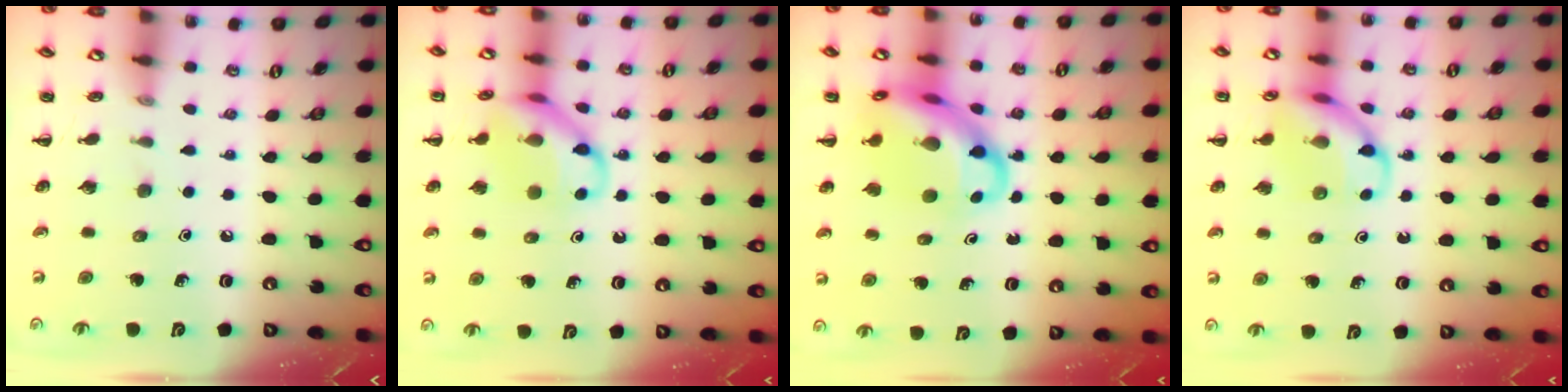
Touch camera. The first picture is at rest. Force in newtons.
{"total": 12.1, "press": 12.0, "slide": 1.6}
{"total": 14.7, "press": 14.2, "slide": 3.8}
{"total": 11.5, "press": 11.4, "slide": 1.3}